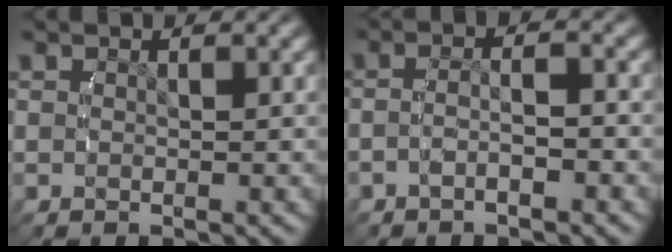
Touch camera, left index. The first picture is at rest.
{"total": 2.5, "force": [-1.3, 0.2, 2.1], "torque": [-0.037, 0.005, -0.023]}